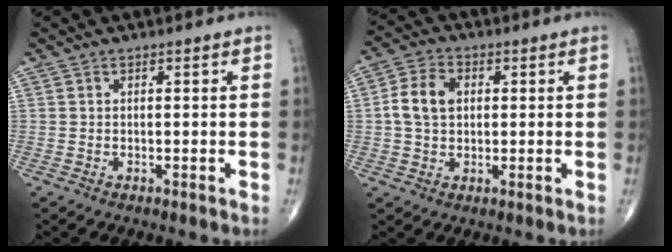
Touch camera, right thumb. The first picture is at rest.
{"total": 7.3, "force": [0.8, 5.3, 5.0], "torque": [-0.089, 0.013, 0.009]}